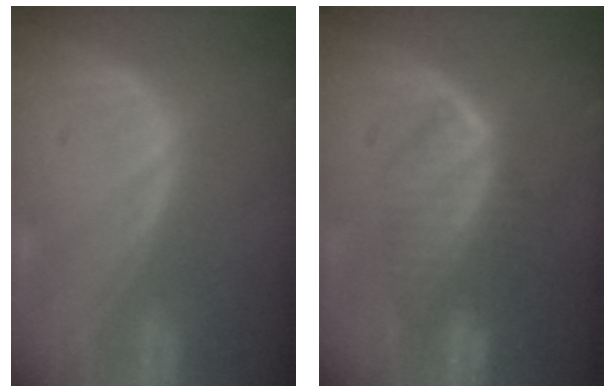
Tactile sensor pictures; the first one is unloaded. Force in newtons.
{"total": 6.5, "press": 6.2, "slide": 1.8}